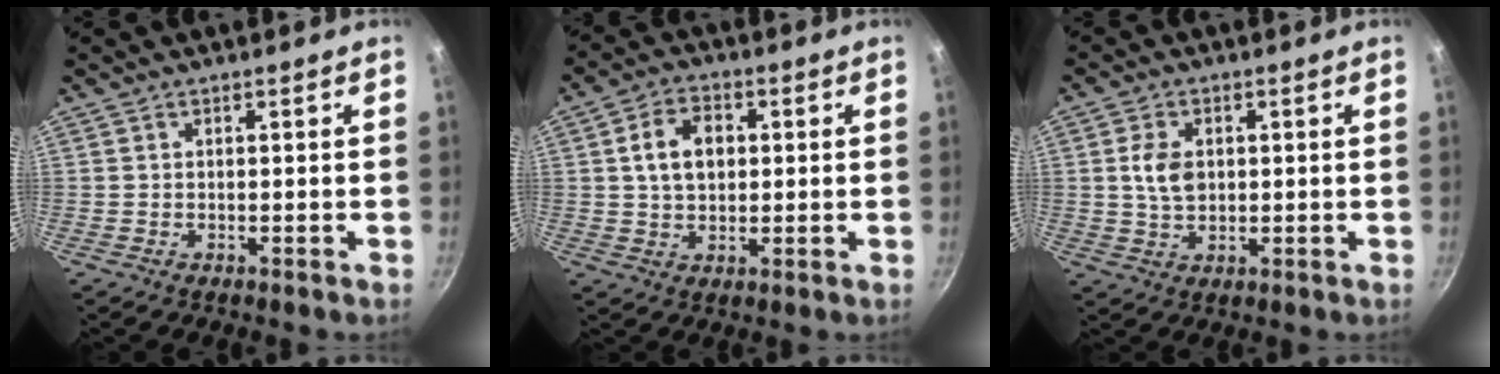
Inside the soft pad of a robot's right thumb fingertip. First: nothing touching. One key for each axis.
{"total": 8.3, "fx": 1.4, "fy": 5.9, "fz": 5.7, "tx": -0.081, "ty": 0.009, "tz": 0.019}
{"total": 5.9, "fx": 0.9, "fy": 4.0, "fz": 4.2, "tx": -0.069, "ty": -0.001, "tz": 0.016}